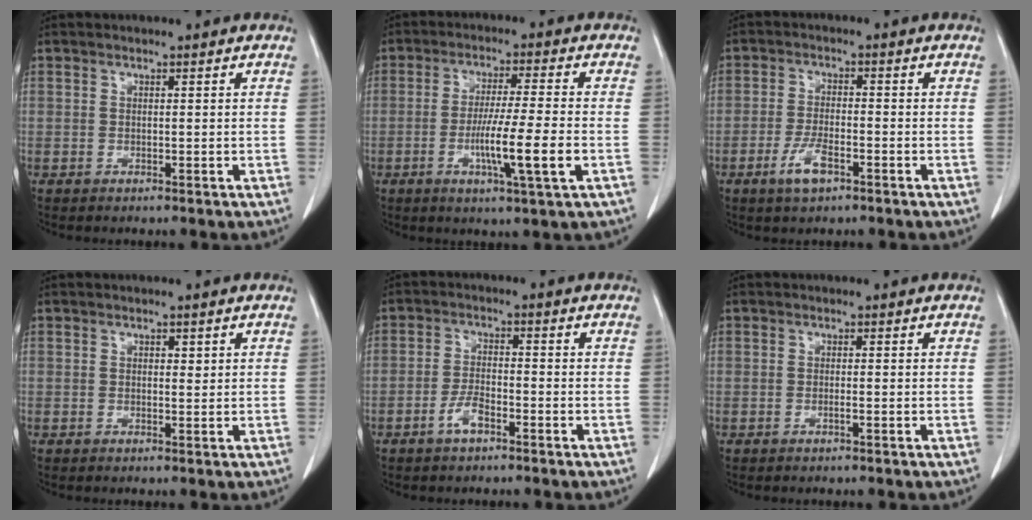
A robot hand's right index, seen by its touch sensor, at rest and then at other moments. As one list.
[{"total": 9.4, "force": [-2.6, -0.5, 9.0], "torque": [-0.162, -0.015, -0.047]}, {"total": 4.7, "force": [-2.5, 1.3, 3.7], "torque": [-0.076, -0.002, -0.043]}, {"total": 1.0, "force": [0.4, 0.5, 0.7], "torque": [-0.007, -0.002, 0.006]}, {"total": 3.4, "force": [-2.1, 1.1, 2.5], "torque": [-0.049, 0.003, -0.039]}, {"total": 0.6, "force": [-0.3, -0.1, 0.5], "torque": [-0.010, 0.001, -0.005]}]